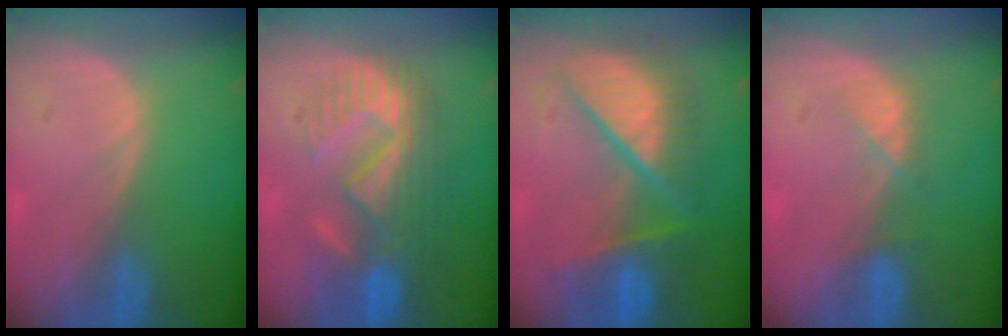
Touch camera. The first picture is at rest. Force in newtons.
{"total": 10.4, "press": 9.6, "slide": 3.8}
{"total": 10.6, "press": 10.5, "slide": 1.4}
{"total": 2.6, "press": 2.5, "slide": 0.8}